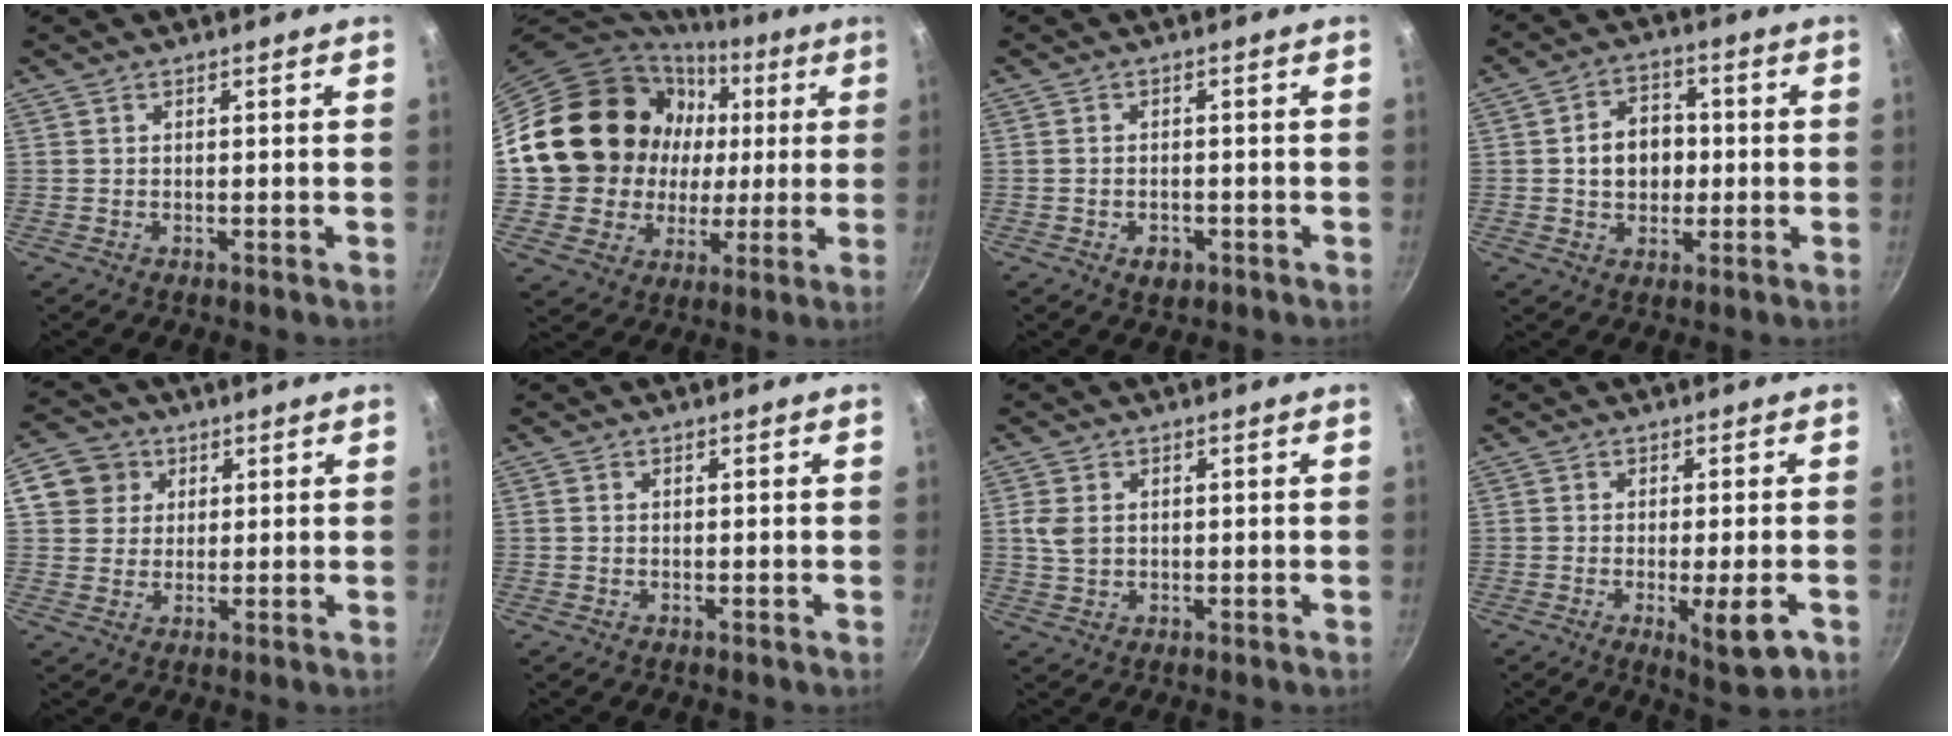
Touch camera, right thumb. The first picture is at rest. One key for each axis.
{"total": 21.0, "fx": 3.5, "fy": 18.6, "fz": 9.2, "tx": -0.139, "ty": 0.014, "tz": 0.080}
{"total": 3.1, "fx": -1.4, "fy": 2.1, "fz": 1.9, "tx": -0.028, "ty": 0.010, "tz": -0.017}
{"total": 8.9, "fx": 0.1, "fy": 6.9, "fz": 5.5, "tx": -0.057, "ty": 0.014, "tz": -0.003}
{"total": 7.4, "fx": 2.7, "fy": 6.5, "fz": 2.1, "tx": -0.001, "ty": 0.005, "tz": 0.039}
{"total": 0.5, "fx": 0.1, "fy": 0.5, "fz": 0.2, "tx": -0.003, "ty": 0.004, "tz": 0.001}
{"total": 4.0, "fx": 0.7, "fy": 3.0, "fz": 2.5, "tx": -0.047, "ty": -0.001, "tz": 0.014}
{"total": 7.5, "fx": -2.5, "fy": 1.6, "fz": 6.9, "tx": -0.095, "ty": -0.002, "tz": -0.030}